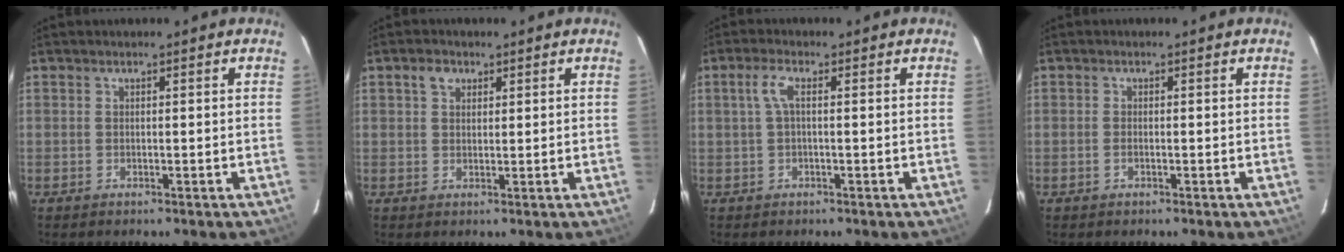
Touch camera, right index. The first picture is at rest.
{"total": 2.5, "force": [1.3, 1.9, 1.1], "torque": [-0.015, 0.009, 0.023]}
{"total": 2.7, "force": [0.3, 0.5, 2.6], "torque": [-0.056, 0.005, 0.005]}
{"total": 0.9, "force": [-0.4, 0.4, 0.7], "torque": [-0.015, 0.000, -0.008]}